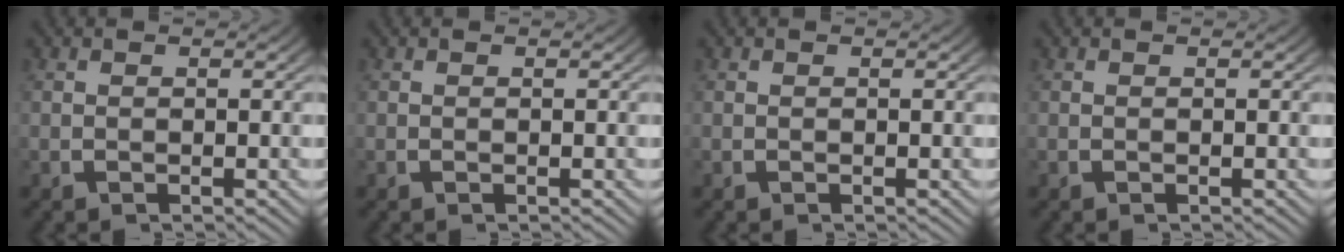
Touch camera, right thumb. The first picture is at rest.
{"total": 0.0}
{"total": 0.0}
{"total": 0.0}